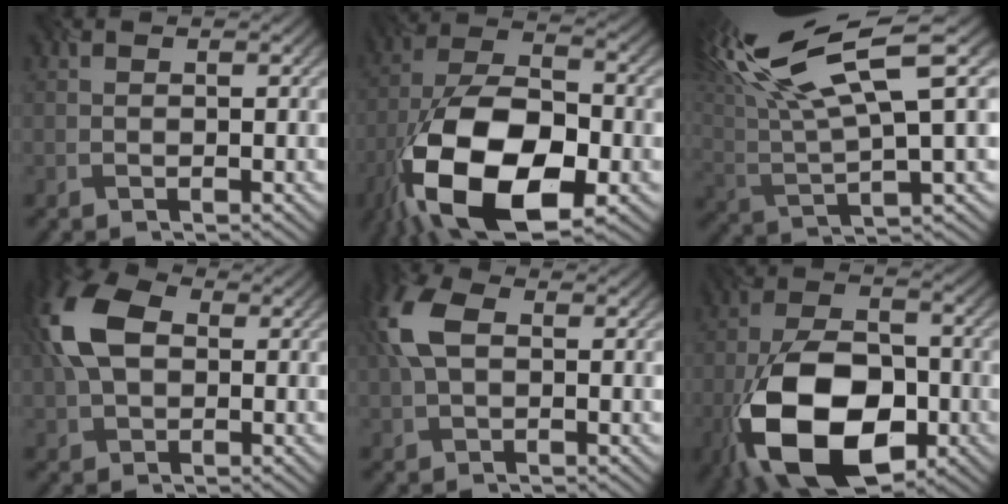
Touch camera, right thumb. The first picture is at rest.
{"total": 18.2, "force": [-8.0, 9.5, 13.3], "torque": [-0.268, -0.032, -0.142]}
{"total": 16.3, "force": [8.9, 4.2, 13.0], "torque": [-0.291, 0.027, 0.168]}
{"total": 9.1, "force": [1.3, 6.1, 6.7], "torque": [-0.174, 0.017, 0.012]}
{"total": 6.1, "force": [1.3, 3.8, 4.6], "torque": [-0.123, 0.013, 0.017]}
{"total": 16.8, "force": [-7.0, 9.6, 11.8], "torque": [-0.239, -0.025, -0.136]}